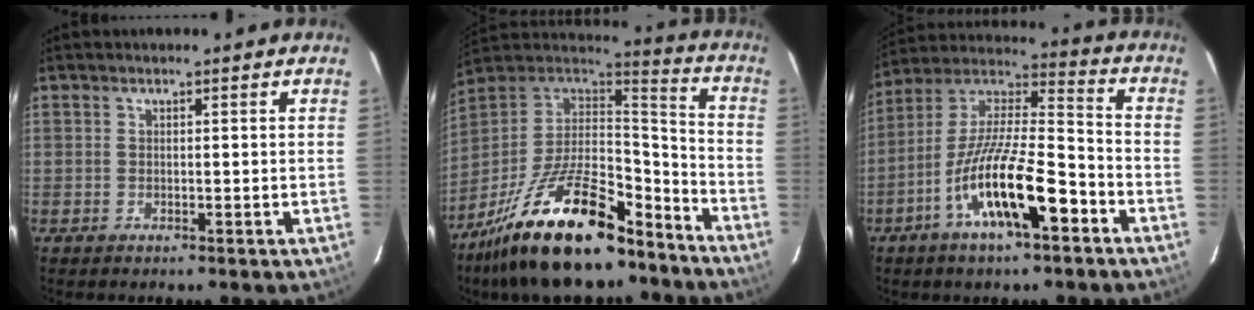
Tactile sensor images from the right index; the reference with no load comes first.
{"total": 26.0, "force": [-17.5, 9.4, 16.8], "torque": [-0.317, -0.017, -0.280]}
{"total": 17.4, "force": [-8.3, 4.4, 14.6], "torque": [-0.270, -0.009, -0.155]}